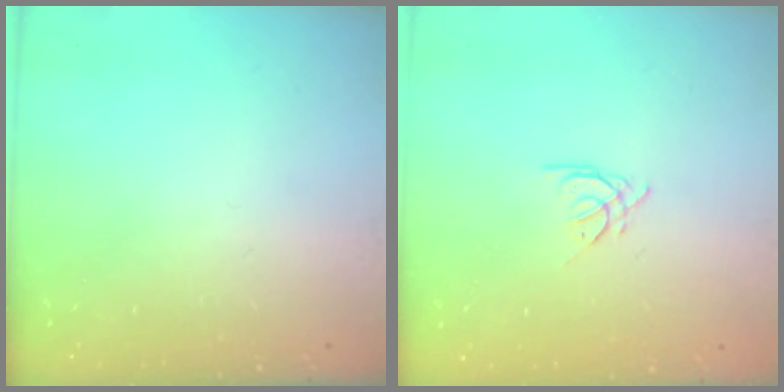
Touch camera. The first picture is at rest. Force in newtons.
{"total": 3.3, "press": 3.3, "slide": 0.5}